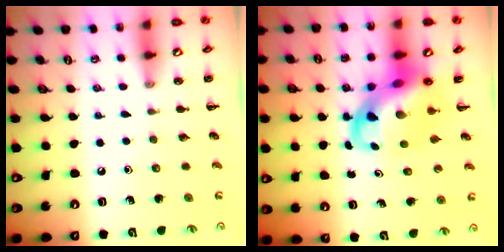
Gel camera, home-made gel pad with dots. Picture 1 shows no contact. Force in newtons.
{"total": 8.6, "press": 8.2, "slide": 2.4}